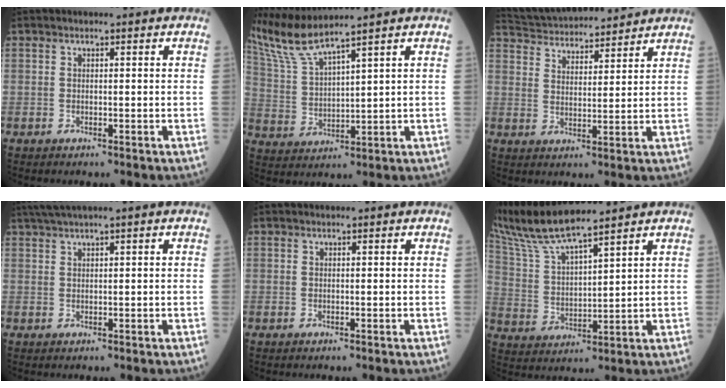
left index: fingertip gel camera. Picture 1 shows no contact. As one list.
[{"total": 7.3, "force": [6.6, -1.5, 2.6], "torque": [-0.076, -0.002, 0.146]}, {"total": 14.0, "force": [13.3, 2.1, 3.7], "torque": [-0.071, 0.029, 0.212]}, {"total": 2.8, "force": [2.0, -0.6, 1.9], "torque": [-0.044, 0.015, 0.046]}, {"total": 0.0}, {"total": 10.4, "force": [9.5, -0.5, 4.3], "torque": [-0.105, 0.012, 0.191]}]